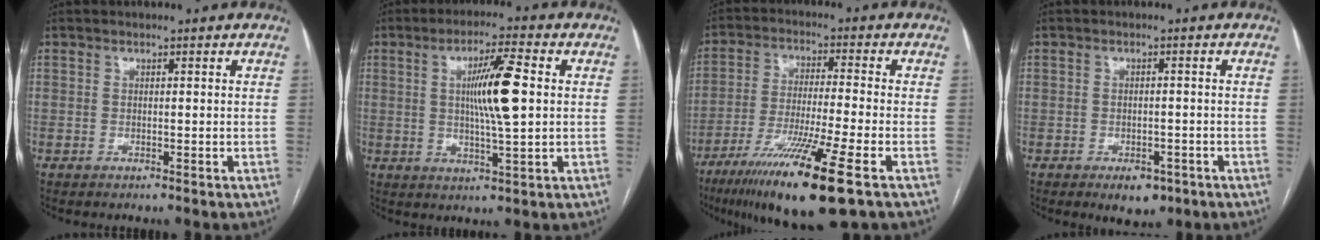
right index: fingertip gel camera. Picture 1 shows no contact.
{"total": 9.2, "force": [1.2, 0.5, 9.1], "torque": [-0.161, 0.000, 0.022]}
{"total": 15.5, "force": [-9.0, -0.2, 12.7], "torque": [-0.233, -0.044, -0.156]}
{"total": 4.1, "force": [-2.4, 2.3, 2.4], "torque": [-0.027, 0.001, -0.022]}